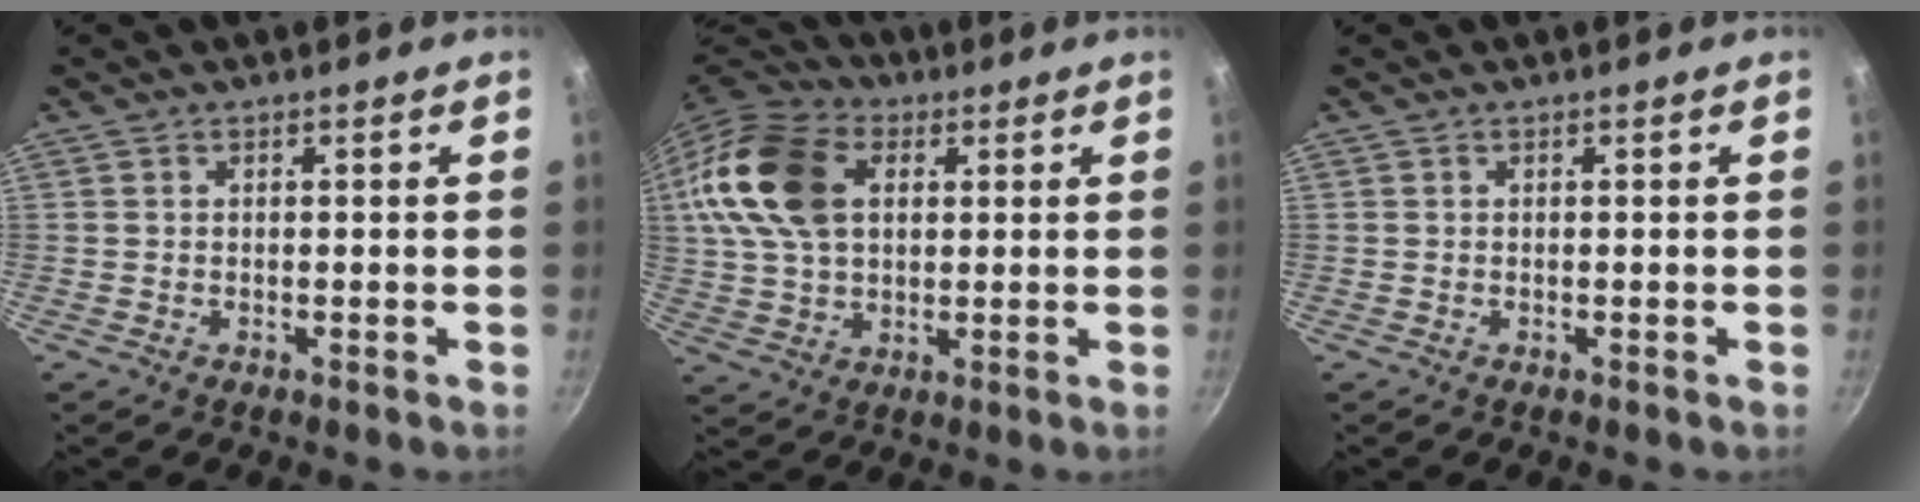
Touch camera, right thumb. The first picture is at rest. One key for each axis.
{"total": 18.3, "fx": 4.4, "fy": 12.4, "fz": 12.8, "tx": -0.238, "ty": 0.015, "tz": 0.072}
{"total": 0.0}